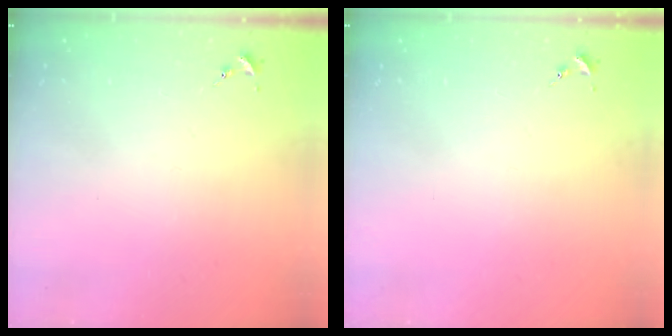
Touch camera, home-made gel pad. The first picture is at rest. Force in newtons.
{"total": 0.0}